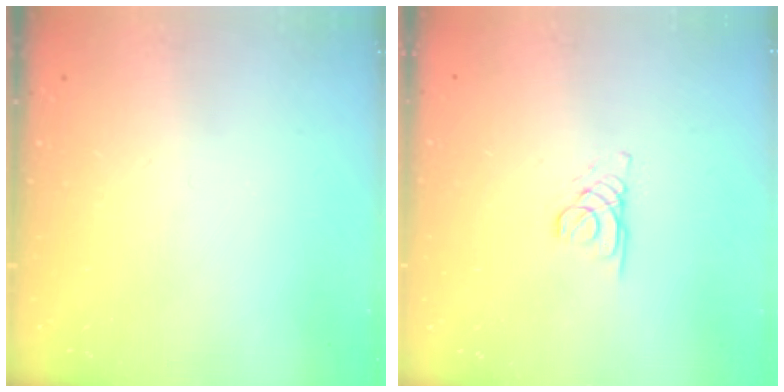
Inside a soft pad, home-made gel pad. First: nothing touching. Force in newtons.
{"total": 1.4, "press": 1.3, "slide": 0.1}